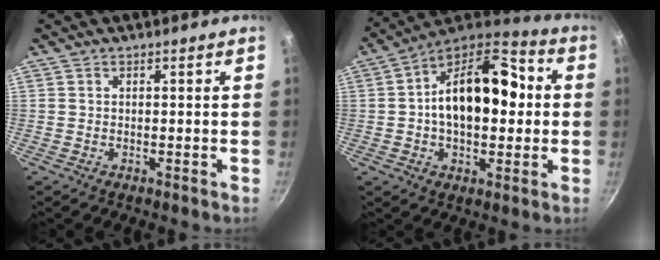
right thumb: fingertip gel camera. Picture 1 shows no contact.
{"total": 20.7, "force": [1.3, 12.4, 16.5], "torque": [-0.231, 0.036, 0.004]}